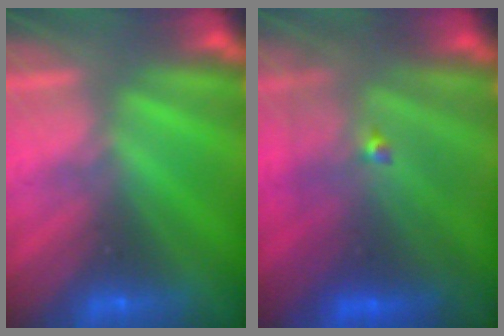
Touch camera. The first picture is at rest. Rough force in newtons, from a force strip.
{"total": 4.5}